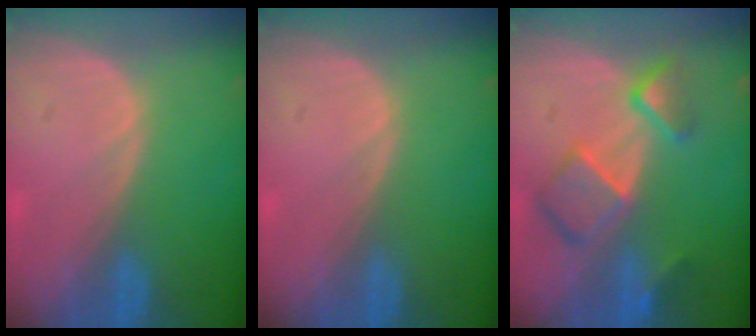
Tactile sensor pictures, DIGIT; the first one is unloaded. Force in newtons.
{"total": 0.0}
{"total": 7.8, "press": 6.8, "slide": 3.9}